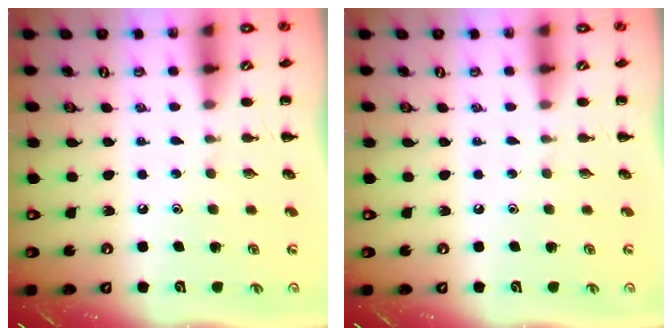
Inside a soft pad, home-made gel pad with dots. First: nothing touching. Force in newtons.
{"total": 0.0}